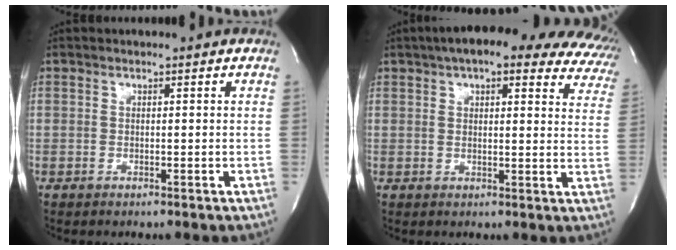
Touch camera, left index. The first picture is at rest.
{"total": 24.2, "force": [19.6, 6.3, 12.7], "torque": [-0.171, 0.001, 0.210]}